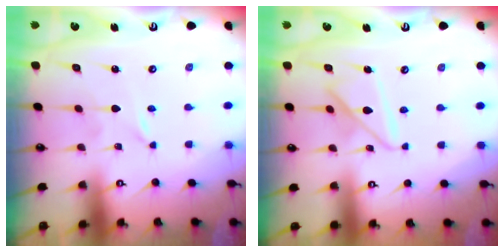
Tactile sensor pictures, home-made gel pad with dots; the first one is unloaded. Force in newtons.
{"total": 11.4, "press": 11.4, "slide": 1.1}